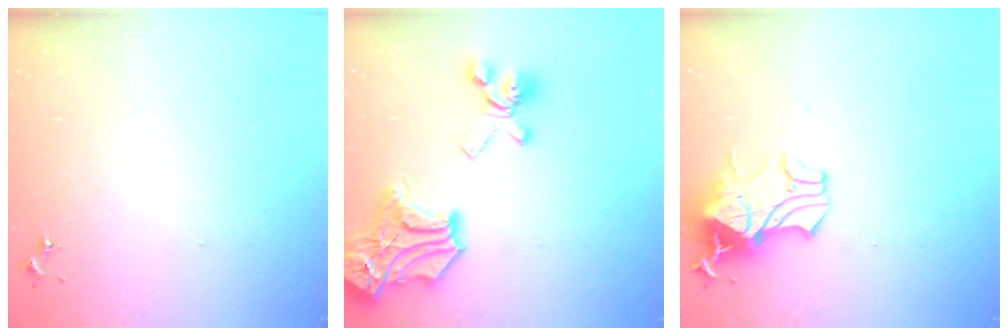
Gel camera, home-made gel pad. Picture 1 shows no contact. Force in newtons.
{"total": 24.6, "press": 24.6, "slide": 0.7}
{"total": 18.0, "press": 18.0, "slide": 0.2}